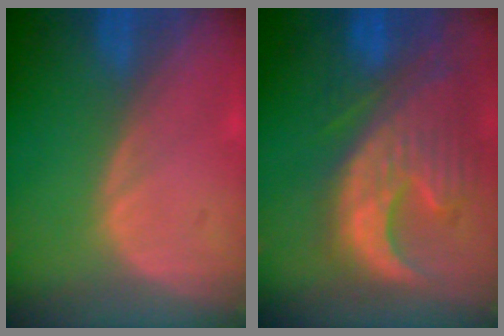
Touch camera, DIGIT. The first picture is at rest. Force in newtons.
{"total": 13.0, "press": 11.2, "slide": 6.6}